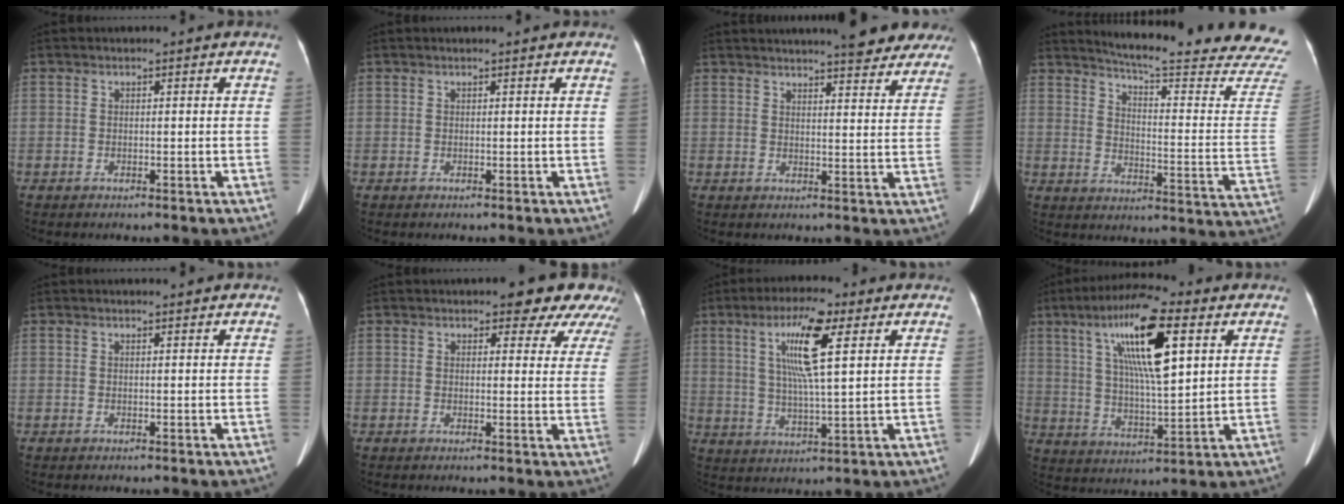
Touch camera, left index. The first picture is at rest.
{"total": 1.1, "force": [1.0, -0.1, 0.4], "torque": [-0.007, 0.012, 0.014]}
{"total": 13.0, "force": [11.4, 2.3, 5.9], "torque": [-0.061, -0.002, 0.123]}
{"total": 26.3, "force": [24.5, -0.2, 9.5], "torque": [-0.139, -0.138, 0.285]}
{"total": 0.8, "force": [0.8, 0.1, 0.3], "torque": [-0.009, 0.002, 0.009]}
{"total": 7.9, "force": [6.6, 3.5, 2.8], "torque": [-0.010, -0.003, 0.048]}
{"total": 10.3, "force": [3.8, 1.0, 9.5], "torque": [-0.178, 0.005, 0.067]}
{"total": 15.2, "force": [6.3, 2.6, 13.6], "torque": [-0.257, 0.009, 0.113]}